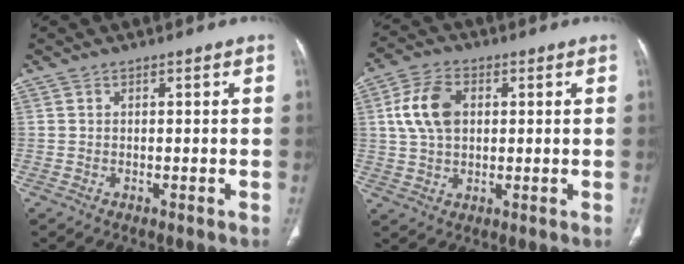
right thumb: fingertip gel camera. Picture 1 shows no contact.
{"total": 9.4, "force": [1.8, 6.2, 6.8], "torque": [-0.127, 0.009, 0.034]}